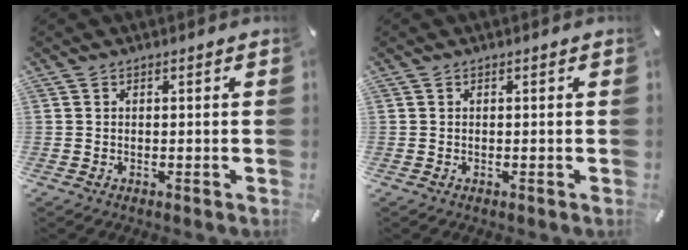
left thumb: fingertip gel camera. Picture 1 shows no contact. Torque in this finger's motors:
{"motor_torque": [0.00, 0.00, 0.00, 0.00, 0.00]}